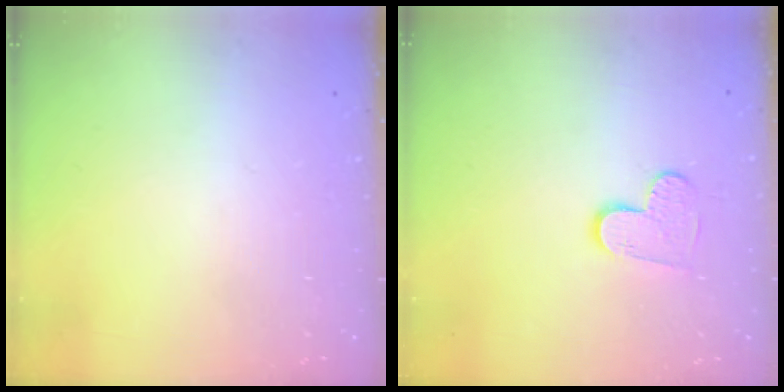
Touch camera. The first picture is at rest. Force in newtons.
{"total": 6.3, "press": 6.3, "slide": 0.1}